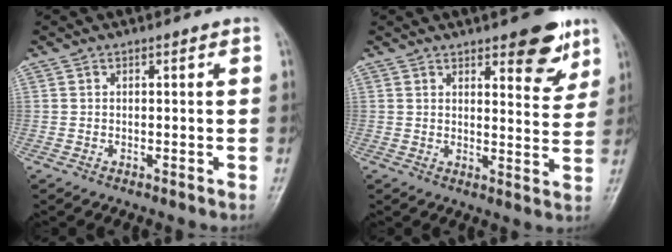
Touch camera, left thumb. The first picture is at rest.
{"total": 8.7, "force": [5.4, 3.3, 5.9], "torque": [-0.048, -0.031, 0.070]}